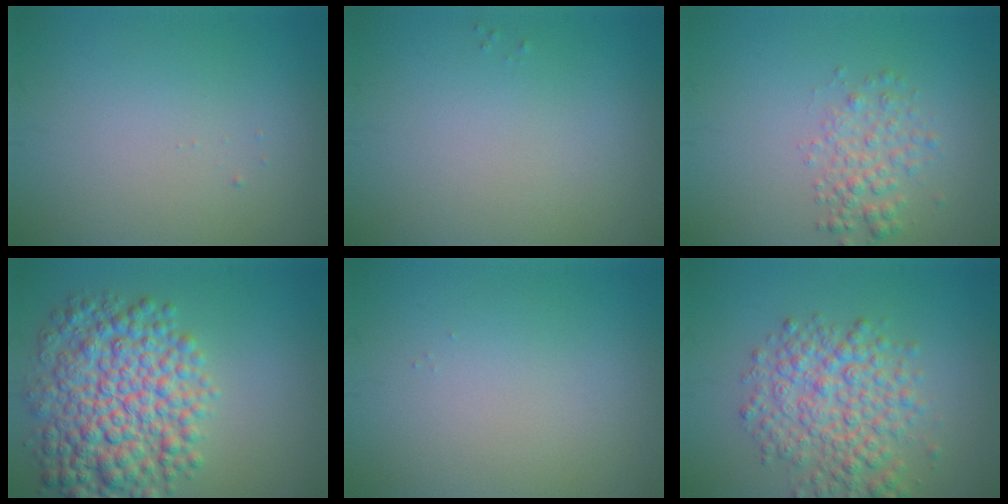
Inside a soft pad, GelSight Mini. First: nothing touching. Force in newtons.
{"total": 0.0}
{"total": 2.4, "press": 2.4, "slide": 0.1}
{"total": 9.1, "press": 9.1, "slide": 0.0}
{"total": 0.0}
{"total": 5.7, "press": 5.7, "slide": 0.1}